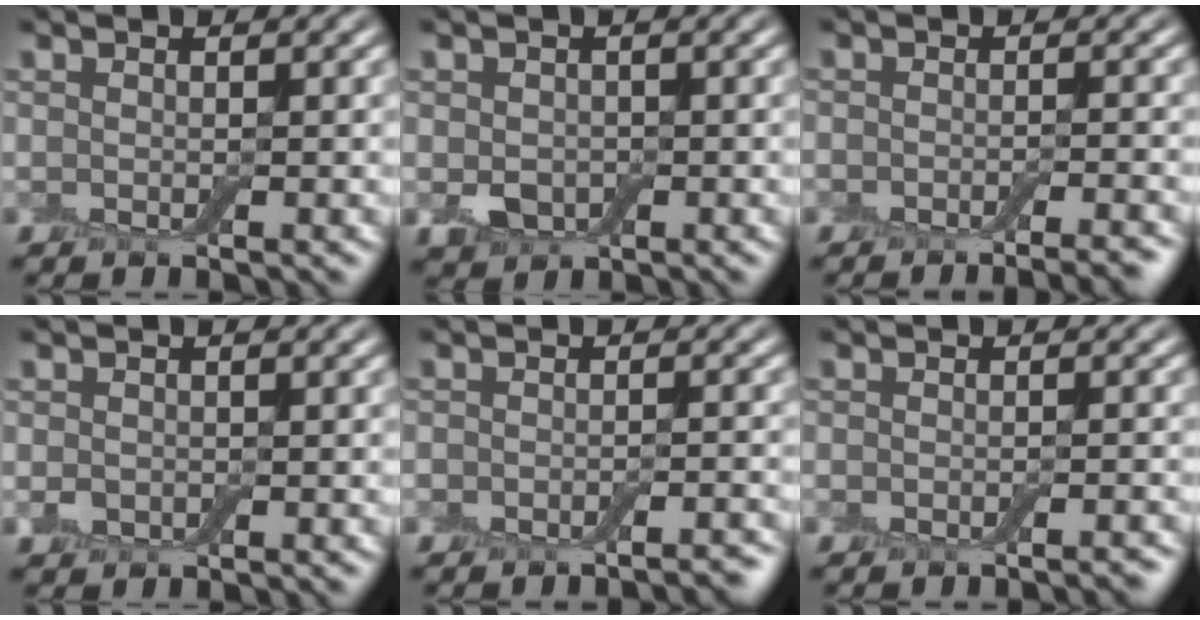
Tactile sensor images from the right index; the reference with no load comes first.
{"total": 2.4, "force": [-0.4, 1.9, 1.4], "torque": [-0.028, -0.006, -0.010]}
{"total": 5.1, "force": [-4.0, 1.6, 2.8], "torque": [-0.024, 0.000, -0.038]}
{"total": 1.3, "force": [-0.3, 1.1, 0.6], "torque": [-0.010, -0.003, -0.010]}
{"total": 2.9, "force": [-2.6, 0.7, 1.0], "torque": [-0.010, -0.002, -0.034]}
{"total": 1.6, "force": [-1.4, 0.4, 0.7], "torque": [-0.007, -0.002, -0.019]}